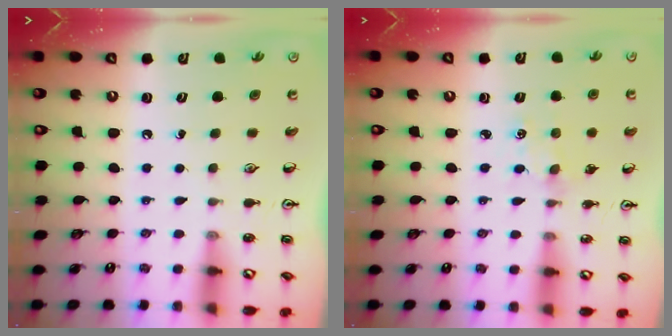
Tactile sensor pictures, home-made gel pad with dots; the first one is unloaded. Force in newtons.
{"total": 1.4, "press": 1.4, "slide": 0.2}